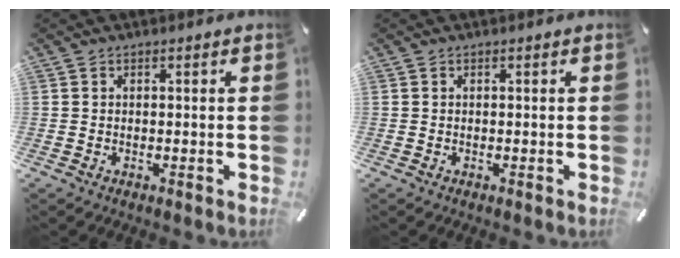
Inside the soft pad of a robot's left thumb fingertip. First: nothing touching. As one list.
[{"total": 0.0}]